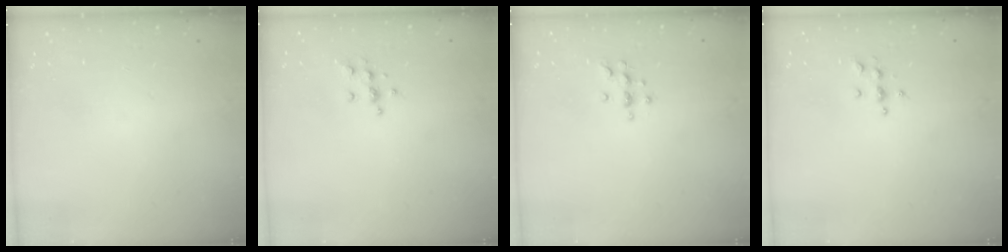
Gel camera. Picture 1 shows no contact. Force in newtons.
{"total": 5.7, "press": 5.6, "slide": 1.1}
{"total": 6.3, "press": 6.2, "slide": 0.7}
{"total": 4.0, "press": 3.9, "slide": 0.6}